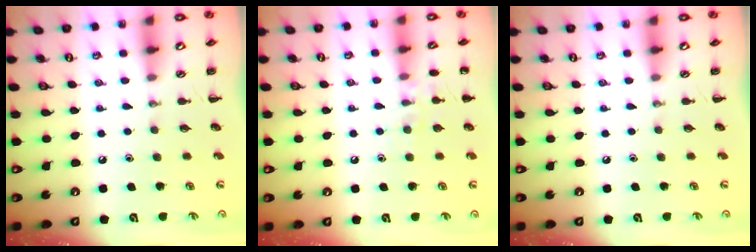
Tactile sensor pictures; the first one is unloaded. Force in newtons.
{"total": 6.9, "press": 6.8, "slide": 1.4}
{"total": 0.0}